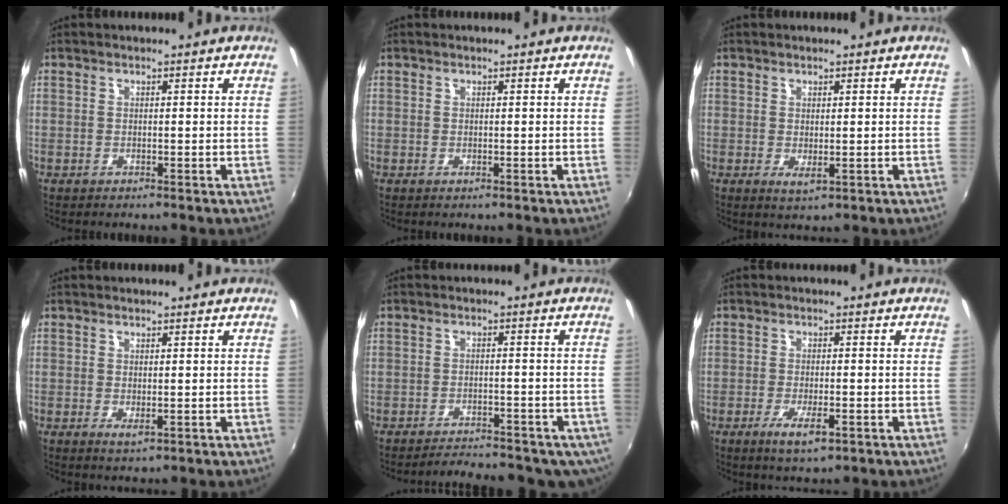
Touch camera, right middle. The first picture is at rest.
{"total": 0.0}
{"total": 1.8, "force": [0.1, 0.6, 1.7], "torque": [-0.029, -0.005, 0.003]}
{"total": 1.5, "force": [0.0, 0.4, 1.4], "torque": [-0.024, -0.004, 0.002]}
{"total": 9.5, "force": [-7.5, 4.2, 3.9], "torque": [-0.075, 0.001, -0.091]}
{"total": 4.9, "force": [-2.3, 1.2, 4.2], "torque": [-0.088, -0.012, -0.039]}